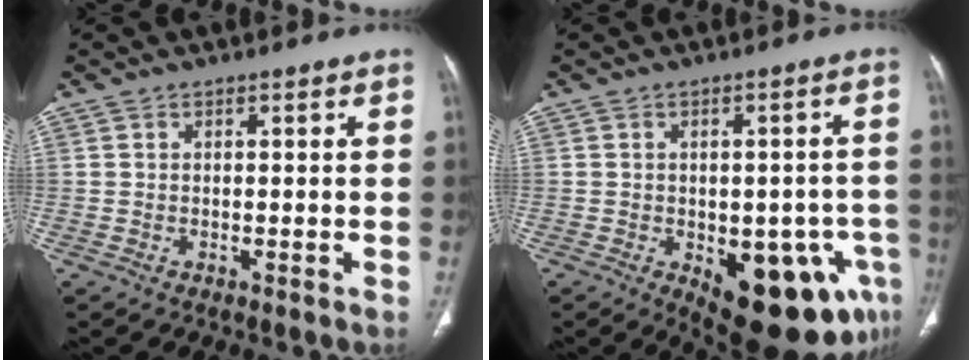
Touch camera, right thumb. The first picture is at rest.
{"total": 17.8, "force": [-7.0, 8.3, 14.1], "torque": [-0.131, 0.017, -0.070]}